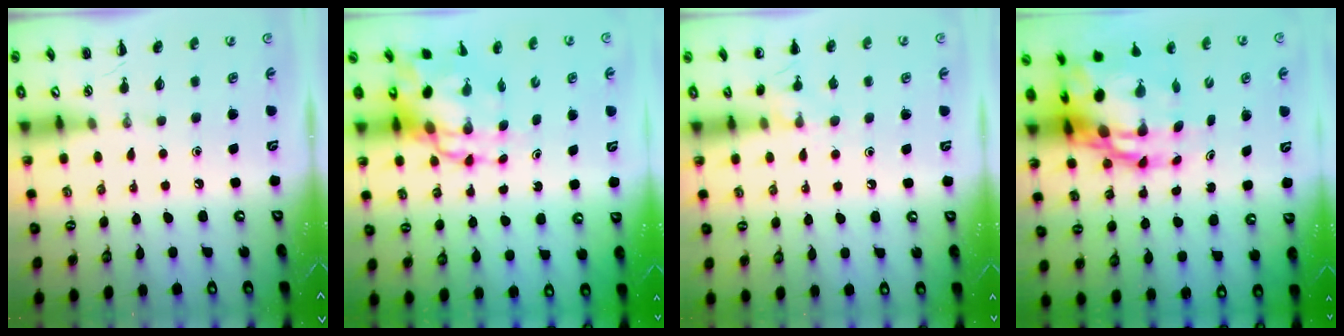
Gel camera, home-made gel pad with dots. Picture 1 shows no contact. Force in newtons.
{"total": 10.5, "press": 10.1, "slide": 2.9}
{"total": 7.6, "press": 7.4, "slide": 1.9}
{"total": 13.3, "press": 12.8, "slide": 3.6}